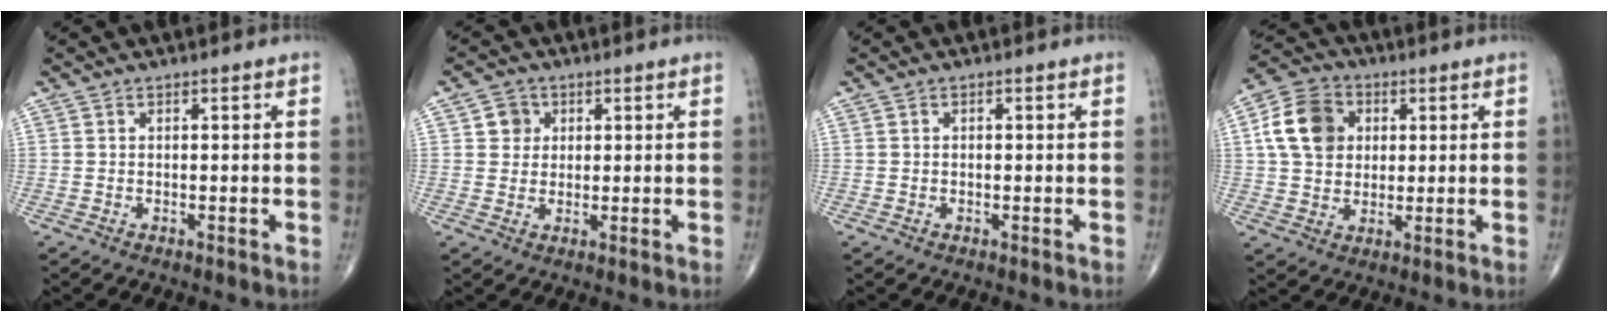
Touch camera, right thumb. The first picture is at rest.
{"total": 3.6, "force": [1.1, 3.3, 0.9], "torque": [0.004, -0.001, 0.014]}
{"total": 0.0}
{"total": 11.2, "force": [2.4, 8.9, 6.4], "torque": [-0.100, 0.007, 0.035]}